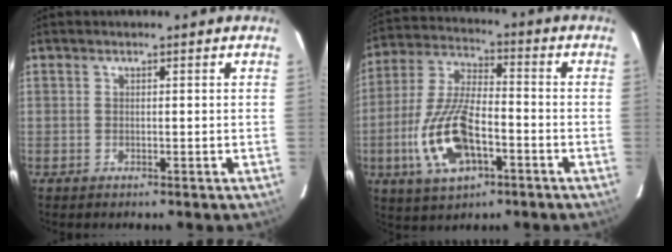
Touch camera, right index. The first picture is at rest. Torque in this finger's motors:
{"motor_torque": [1.25, -0.89, 0.73, 0.12]}